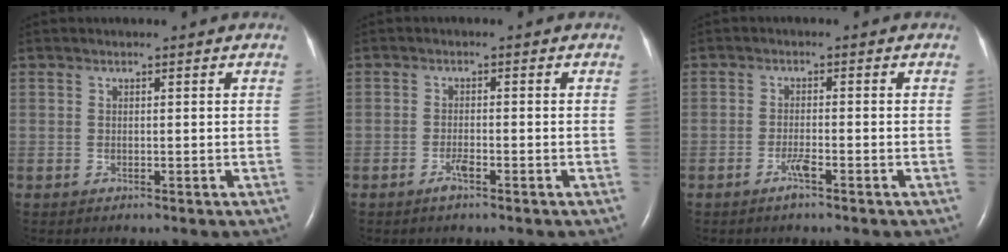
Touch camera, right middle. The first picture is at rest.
{"total": 1.8, "force": [-1.2, 0.2, 1.3], "torque": [-0.030, -0.002, -0.023]}
{"total": 2.1, "force": [-1.4, 0.0, 1.5], "torque": [-0.035, -0.001, -0.028]}